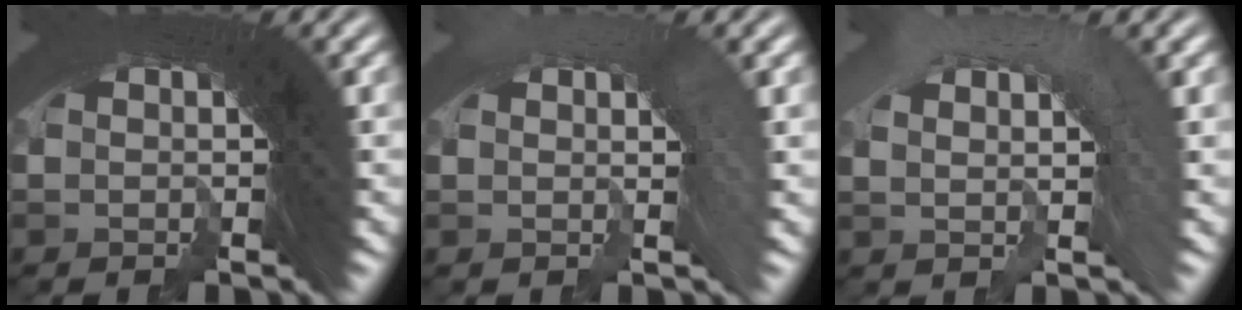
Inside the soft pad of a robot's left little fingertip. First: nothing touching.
{"total": 3.1, "force": [-2.6, -0.7, -1.5], "torque": [0.030, -0.005, -0.036]}
{"total": 3.0, "force": [-2.3, 1.8, 0.2], "torque": [-0.001, -0.001, -0.037]}